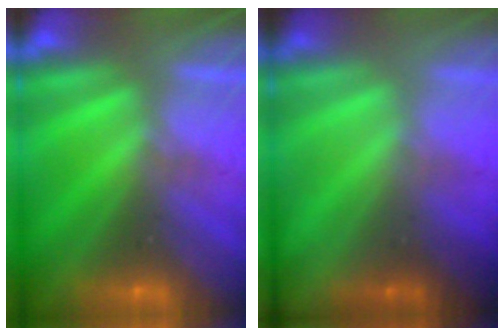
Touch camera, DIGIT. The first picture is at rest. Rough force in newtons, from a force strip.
{"total": 1.3}